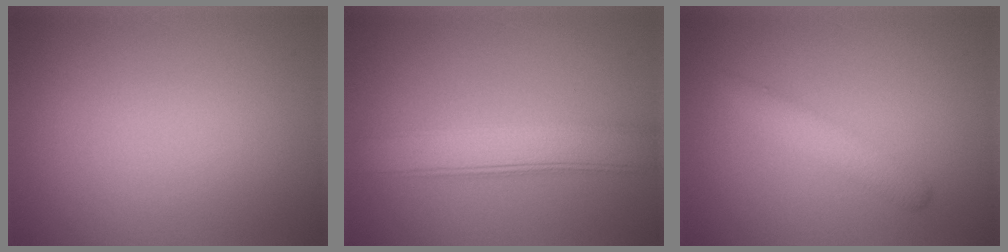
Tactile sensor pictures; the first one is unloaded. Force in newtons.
{"total": 5.0, "press": 5.0, "slide": 0.5}
{"total": 2.0, "press": 2.0, "slide": 0.0}